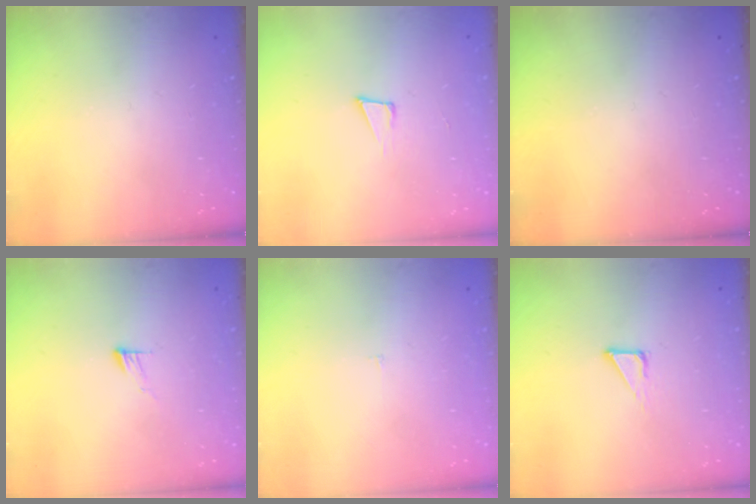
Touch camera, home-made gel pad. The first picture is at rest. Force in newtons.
{"total": 4.0, "press": 2.5, "slide": 3.1}
{"total": 0.0}
{"total": 5.2, "press": 5.2, "slide": 0.5}
{"total": 1.8, "press": 1.8, "slide": 0.1}
{"total": 3.5, "press": 3.5, "slide": 0.2}